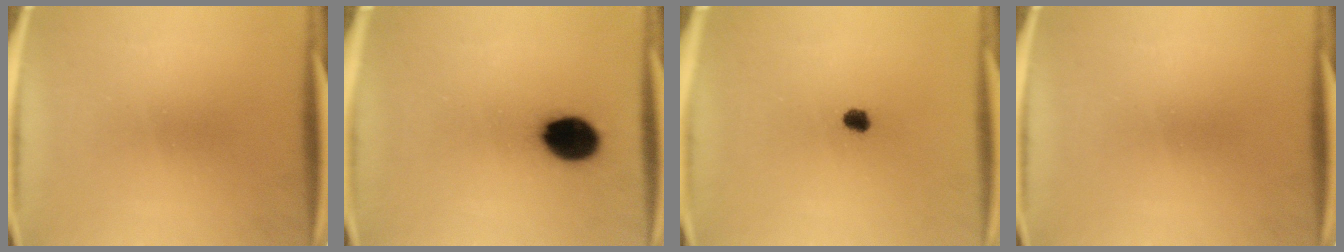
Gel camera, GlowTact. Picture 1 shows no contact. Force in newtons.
{"total": 10.9}
{"total": 2.1}
{"total": 0.0}